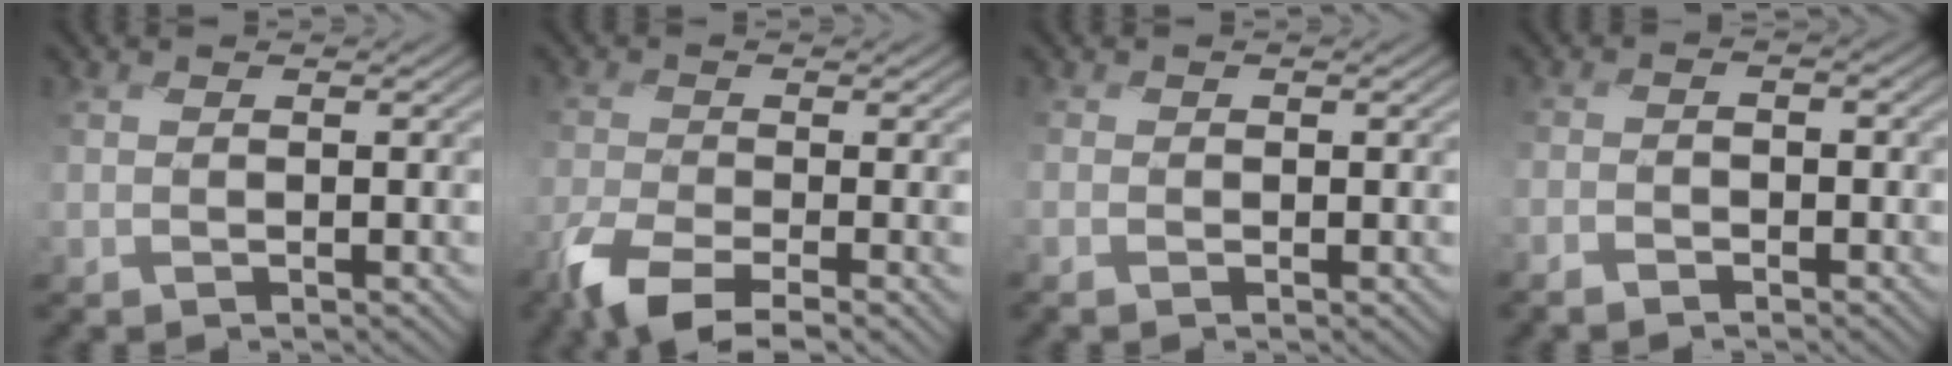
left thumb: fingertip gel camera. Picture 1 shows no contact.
{"total": 5.5, "force": [-4.2, 1.3, 3.3], "torque": [-0.067, -0.006, -0.095]}
{"total": 0.7, "force": [-0.3, -0.2, -0.6], "torque": [0.015, -0.001, -0.008]}
{"total": 1.5, "force": [-1.5, 0.0, -0.1], "torque": [0.007, 0.005, -0.038]}